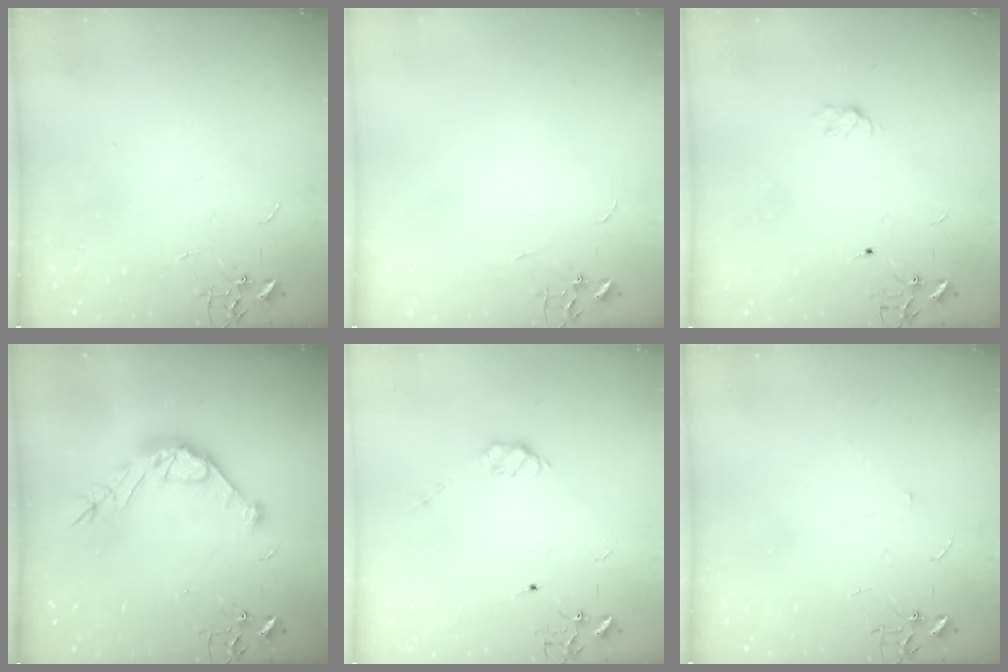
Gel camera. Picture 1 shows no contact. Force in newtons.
{"total": 0.0}
{"total": 3.9, "press": 3.8, "slide": 0.9}
{"total": 13.6, "press": 13.6, "slide": 1.0}
{"total": 5.1, "press": 5.0, "slide": 0.9}
{"total": 3.9, "press": 3.8, "slide": 0.8}